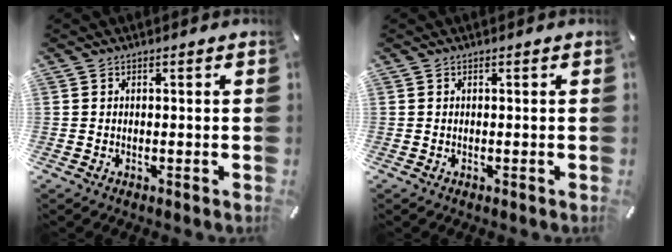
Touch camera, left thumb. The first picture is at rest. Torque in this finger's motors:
{"motor_torque": [0.00, 0.00, 0.00, -0.02, 0.00]}